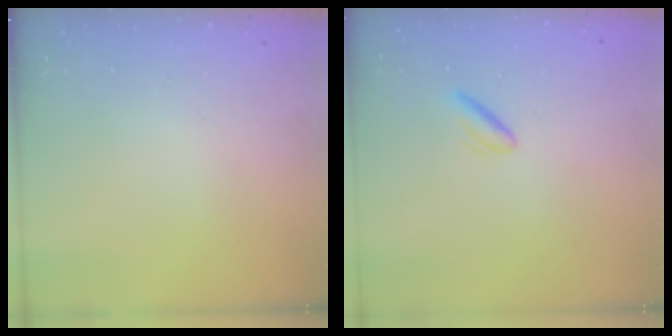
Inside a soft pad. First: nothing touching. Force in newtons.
{"total": 3.0, "press": 2.7, "slide": 1.3}